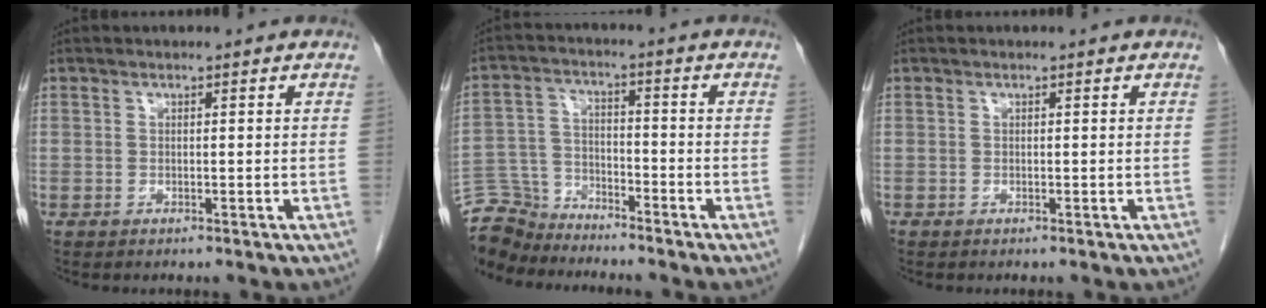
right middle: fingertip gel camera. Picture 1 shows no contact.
{"total": 8.6, "force": [-8.4, 1.9, -0.2], "torque": [-0.003, 0.005, -0.162]}
{"total": 0.0}